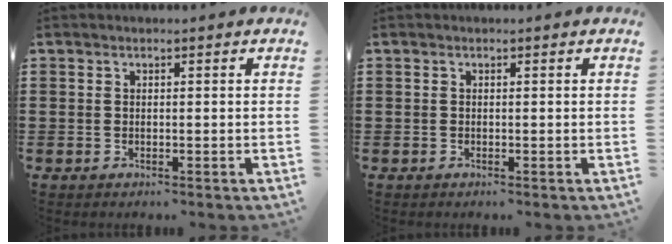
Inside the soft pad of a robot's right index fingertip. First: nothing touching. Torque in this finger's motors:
{"motor_torque": [-0.54, 0.88, -0.24, -0.03]}